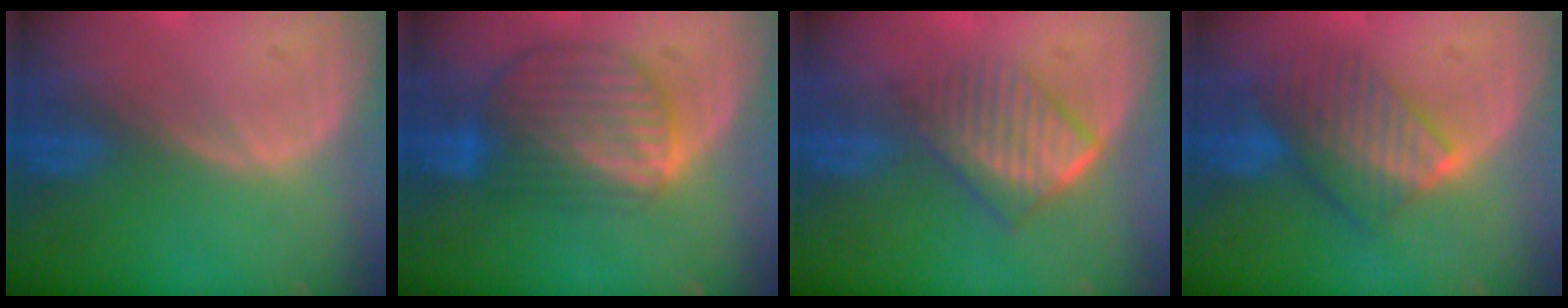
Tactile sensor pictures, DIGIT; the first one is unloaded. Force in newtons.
{"total": 8.9, "press": 7.8, "slide": 4.4}
{"total": 6.9, "press": 5.9, "slide": 3.5}
{"total": 7.5, "press": 7.1, "slide": 2.3}